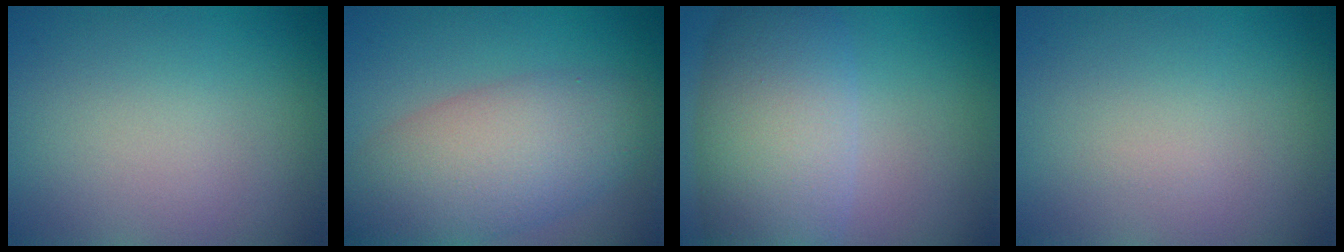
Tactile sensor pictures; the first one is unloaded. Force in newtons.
{"total": 7.7, "press": 7.7, "slide": 0.2}
{"total": 8.6, "press": 8.6, "slide": 0.4}
{"total": 0.0}